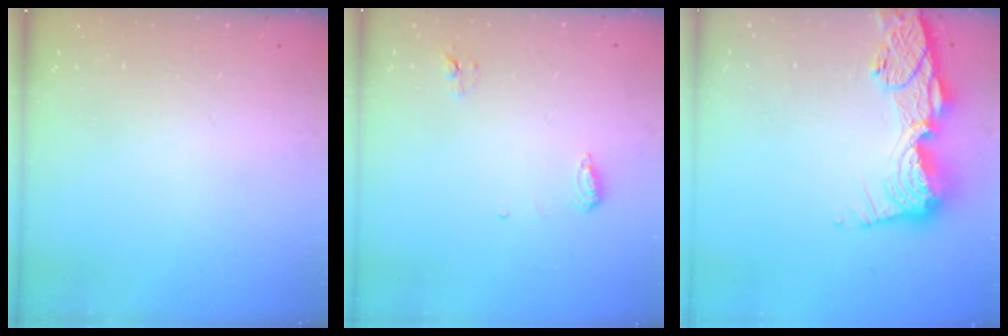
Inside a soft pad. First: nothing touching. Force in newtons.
{"total": 5.3, "press": 5.1, "slide": 1.3}
{"total": 16.5, "press": 16.4, "slide": 1.6}